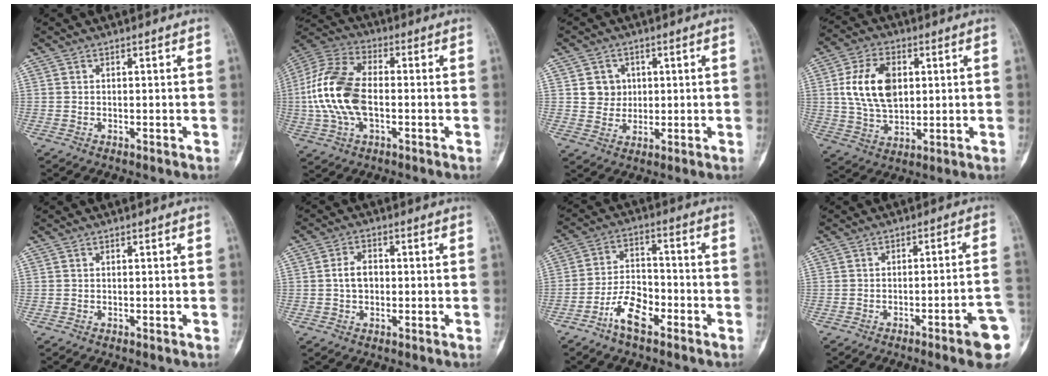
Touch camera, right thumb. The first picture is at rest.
{"total": 16.1, "force": [-1.1, 9.0, 13.2], "torque": [-0.285, 0.023, -0.024]}
{"total": 4.9, "force": [1.2, 4.6, 1.2], "torque": [0.006, 0.000, 0.019]}
{"total": 13.1, "force": [2.5, 8.3, 9.8], "torque": [-0.167, -0.004, 0.049]}
{"total": 0.0}
{"total": 4.2, "force": [-0.1, 2.9, 2.9], "torque": [-0.050, 0.012, -0.004]}
{"total": 8.4, "force": [-4.9, 3.8, 5.6], "torque": [-0.096, 0.033, -0.095]}
{"total": 9.2, "force": [-4.1, 0.8, 8.2], "torque": [-0.096, 0.022, -0.052]}